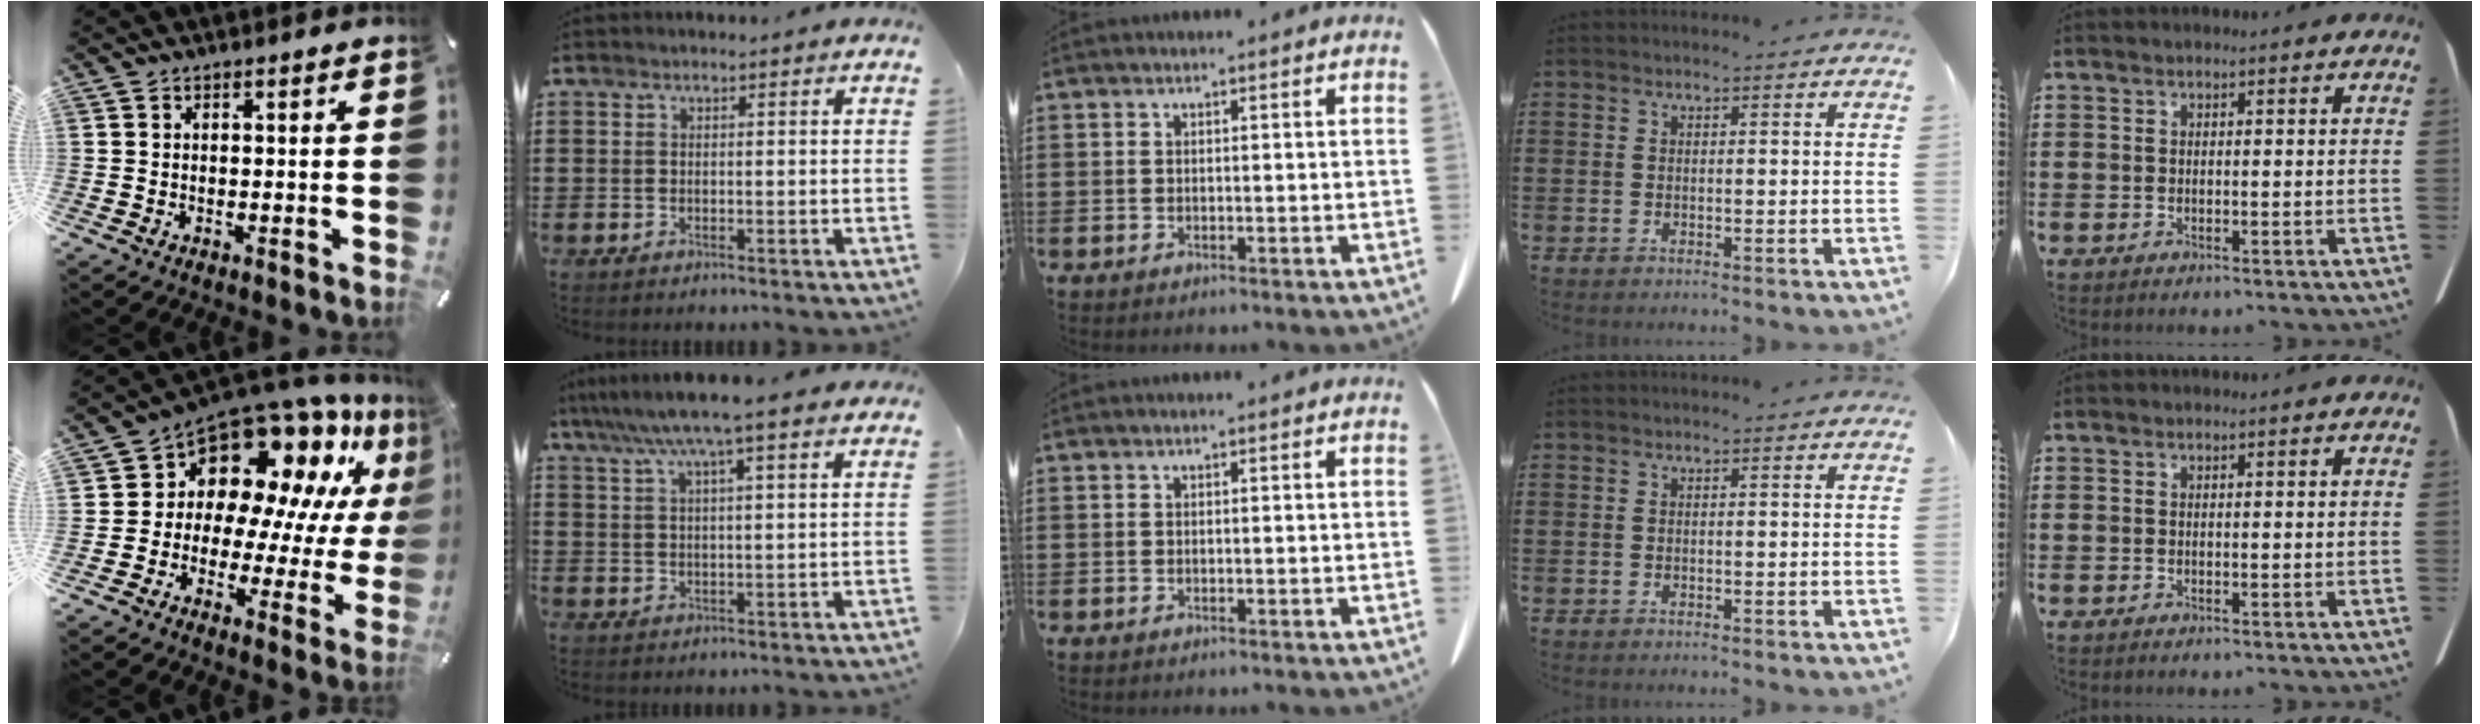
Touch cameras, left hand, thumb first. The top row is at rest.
{"thumb": {"total": 15.1, "force": [11.2, 8.5, 5.5], "torque": [-0.102, -0.107, 0.194]}, "index": {"total": 7.5, "force": [5.8, 0.4, 4.8], "torque": [-0.107, -0.011, 0.101]}}